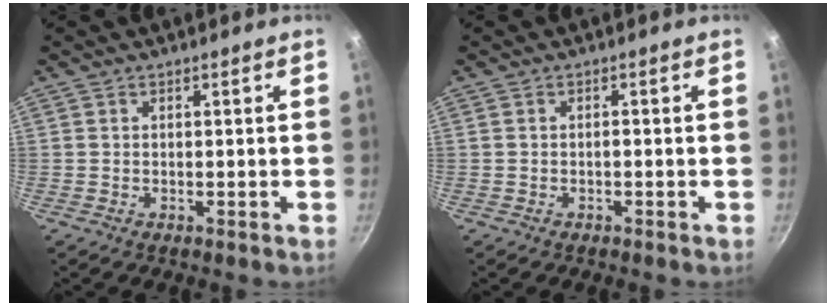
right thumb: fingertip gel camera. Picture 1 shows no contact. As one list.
[{"total": 0.7, "force": [-0.4, 0.3, 0.5], "torque": [-0.006, 0.008, -0.005]}]